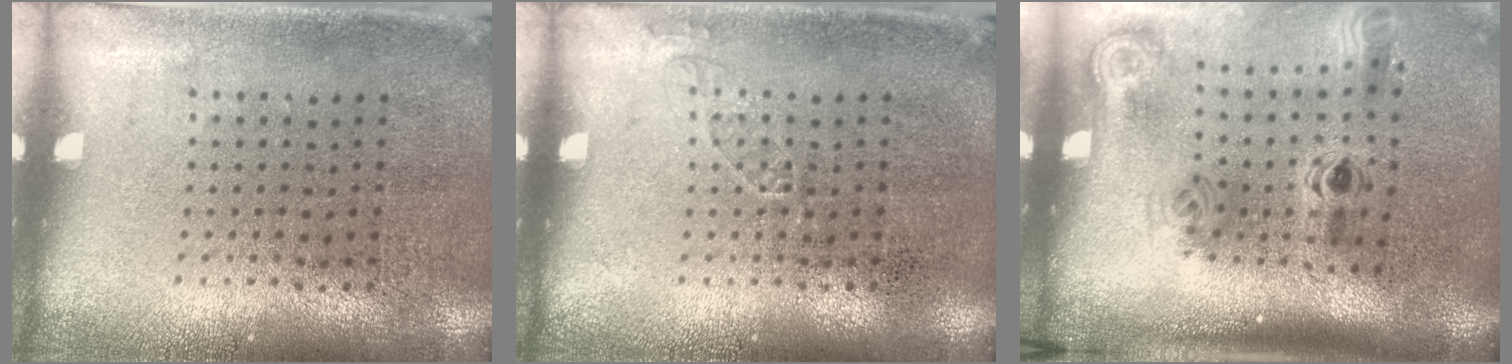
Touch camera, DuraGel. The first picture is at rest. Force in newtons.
{"total": 0.7, "press": 0.7, "slide": 0.1}
{"total": 2.1, "press": 1.4, "slide": 1.5}